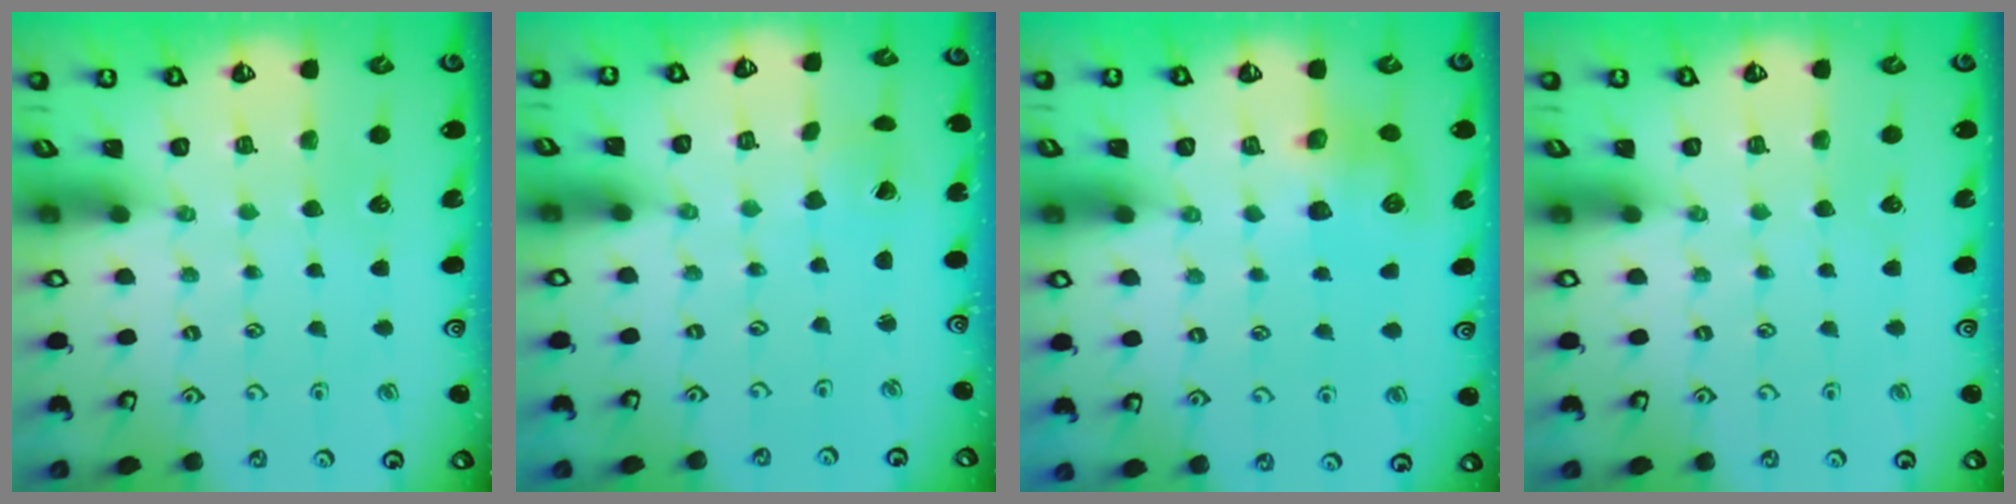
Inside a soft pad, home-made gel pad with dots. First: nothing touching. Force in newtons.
{"total": 1.2, "press": 1.2, "slide": 0.4}
{"total": 8.1, "press": 8.0, "slide": 0.2}
{"total": 0.0}